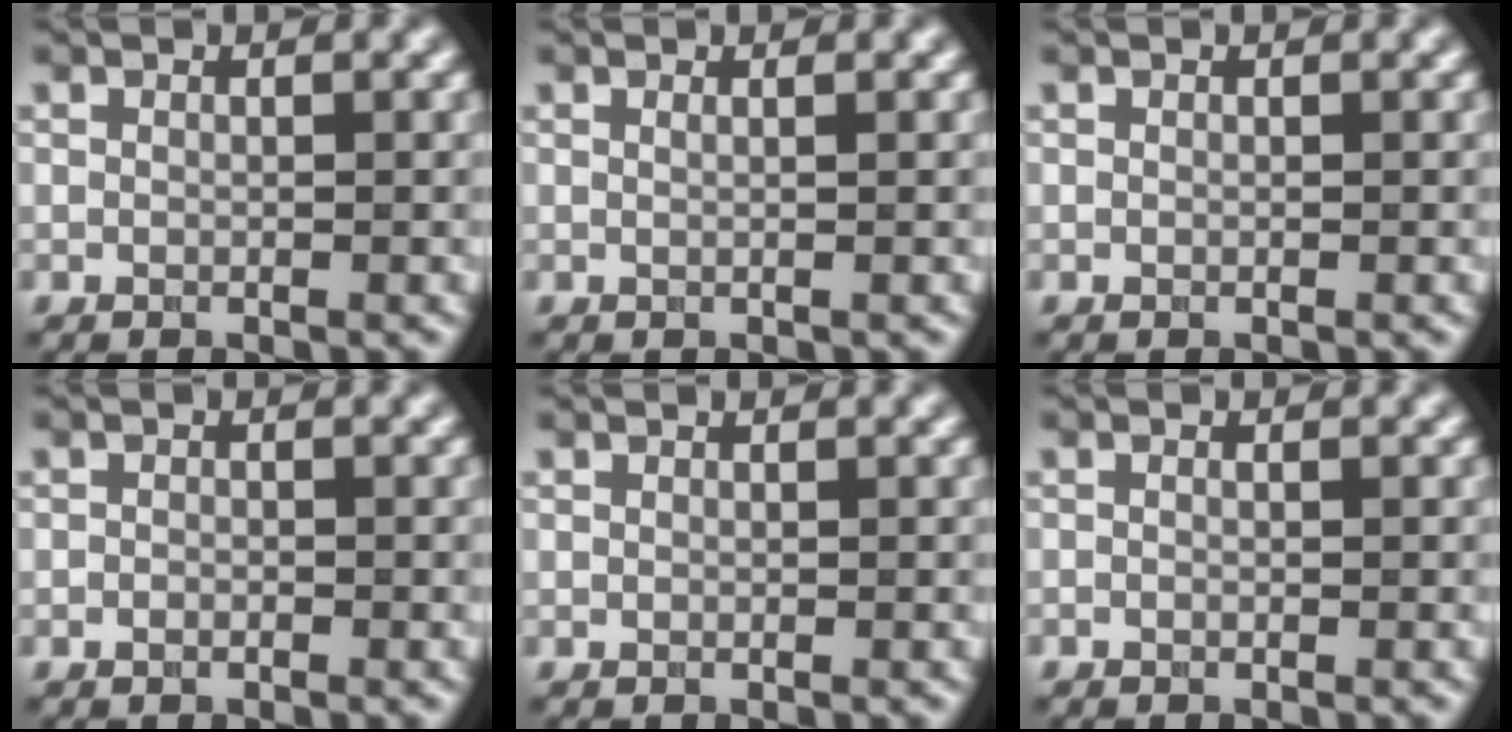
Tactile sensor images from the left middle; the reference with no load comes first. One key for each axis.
{"total": 1.1, "fx": 0.4, "fy": 0.5, "fz": 0.9, "tx": -0.007, "ty": -0.002, "tz": -0.004}
{"total": 0.0}
{"total": 0.5, "fx": -0.3, "fy": 0.3, "fz": 0.3, "tx": -0.003, "ty": -0.001, "tz": -0.007}
{"total": 0.0}
{"total": 0.5, "fx": 0.0, "fy": 0.2, "fz": 0.5, "tx": -0.006, "ty": -0.010, "tz": -0.007}